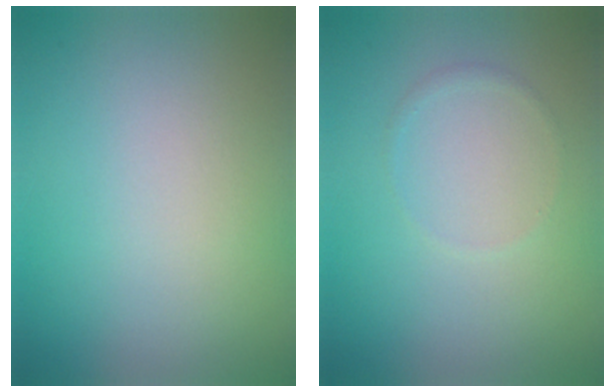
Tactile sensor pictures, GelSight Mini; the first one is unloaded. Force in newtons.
{"total": 0.6, "press": 0.6, "slide": 0.1}